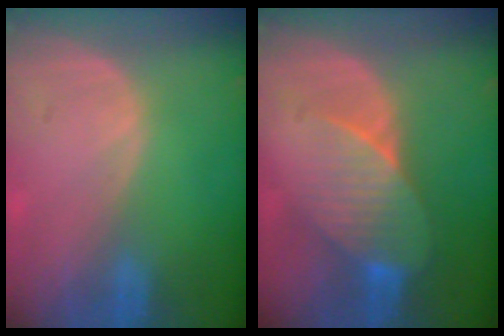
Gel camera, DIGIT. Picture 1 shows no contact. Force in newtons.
{"total": 7.9, "press": 7.2, "slide": 3.2}